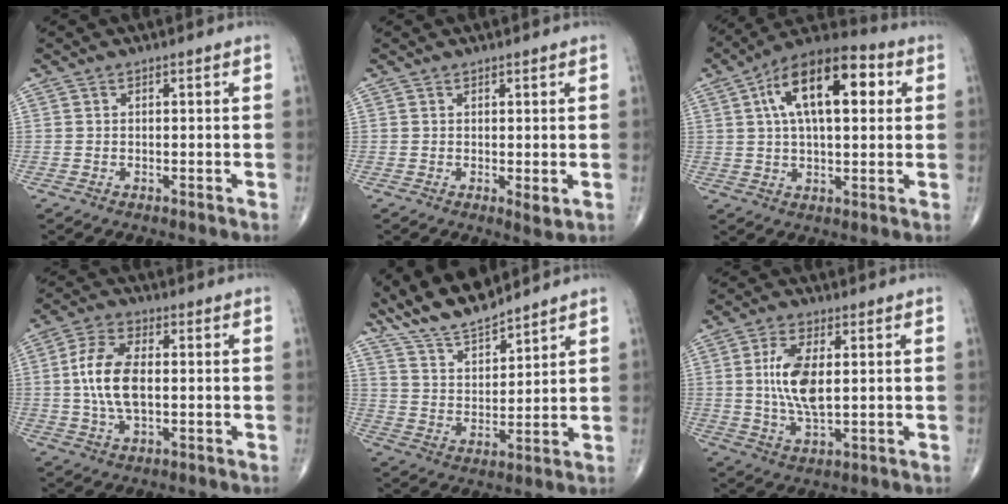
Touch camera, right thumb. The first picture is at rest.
{"total": 2.1, "force": [0.3, 0.6, 2.0], "torque": [-0.027, -0.008, 0.007]}
{"total": 17.8, "force": [4.8, 8.3, 15.0], "torque": [-0.225, 0.022, 0.069]}
{"total": 10.2, "force": [0.2, 5.2, 8.8], "torque": [-0.178, 0.007, 0.003]}
{"total": 10.6, "force": [9.8, 2.1, 3.6], "torque": [-0.055, -0.050, 0.190]}
{"total": 9.7, "force": [1.2, 4.2, 8.6], "torque": [-0.172, -0.010, 0.027]}